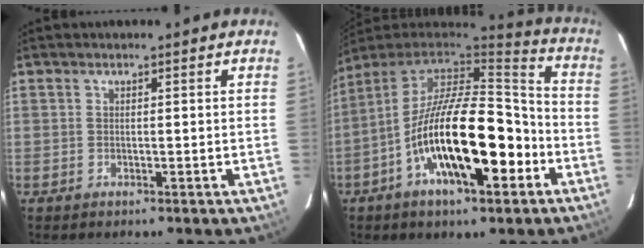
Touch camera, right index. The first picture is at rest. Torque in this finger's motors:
{"motor_torque": [1.39, -0.75, 1.06, 0.21]}